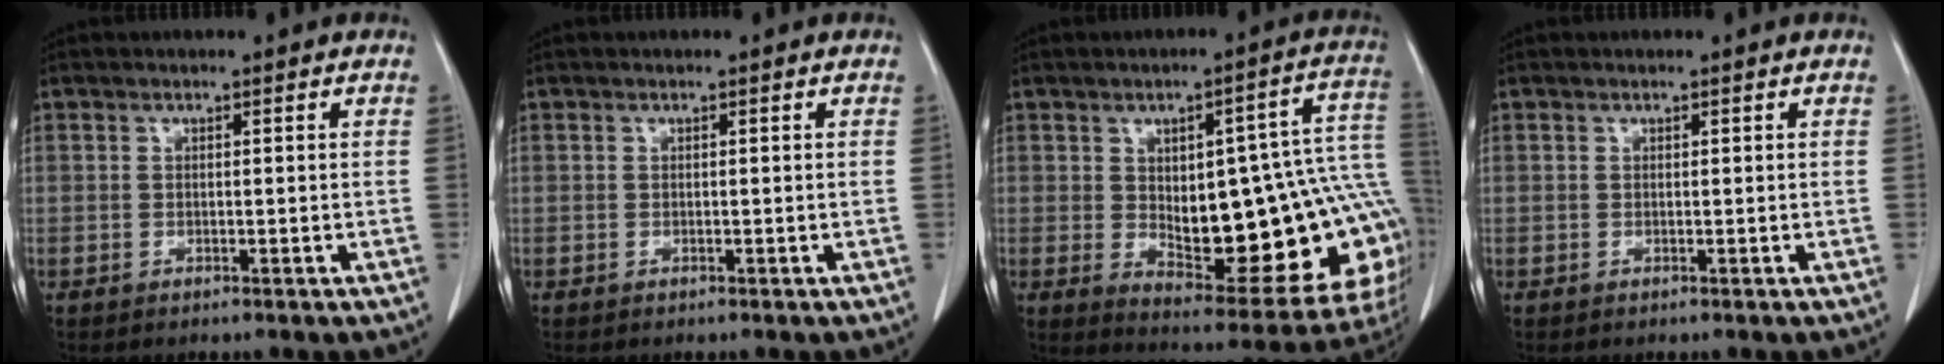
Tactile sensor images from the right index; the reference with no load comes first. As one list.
[{"total": 0.0}, {"total": 24.8, "force": [-1.5, 8.0, 23.4], "torque": [-0.232, 0.028, 0.008]}, {"total": 0.0}]